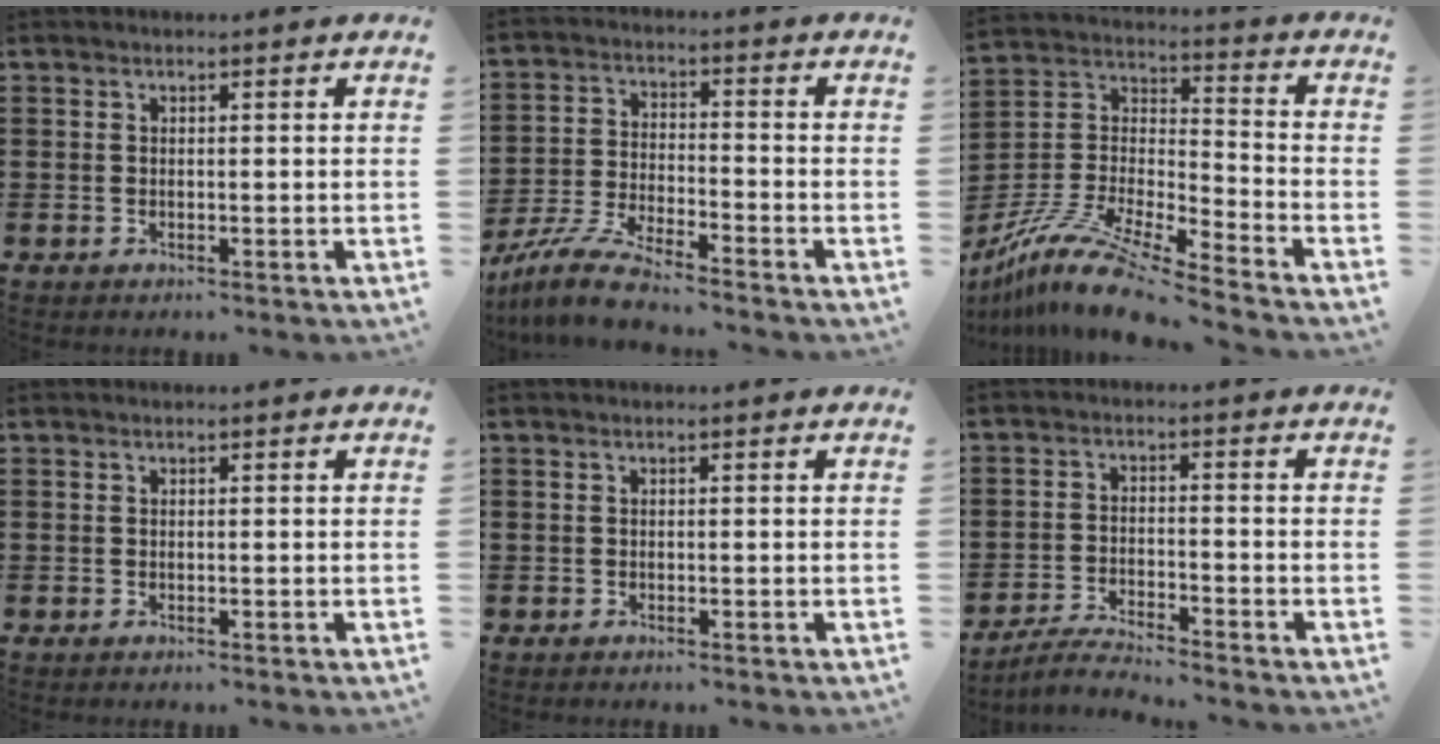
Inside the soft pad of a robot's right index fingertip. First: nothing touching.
{"total": 7.5, "force": [-7.0, 0.3, 2.9], "torque": [-0.073, -0.003, -0.139]}
{"total": 11.0, "force": [-9.6, 0.7, 5.4], "torque": [-0.119, 0.007, -0.197]}
{"total": 0.0}
{"total": 0.0}
{"total": 3.8, "force": [-3.7, -0.1, 0.7], "torque": [-0.023, 0.000, -0.077]}